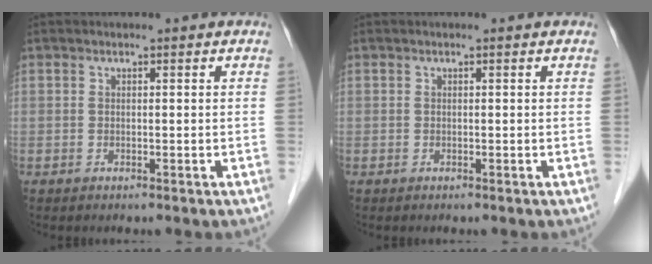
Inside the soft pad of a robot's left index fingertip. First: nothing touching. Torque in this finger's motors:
{"motor_torque": [0.10, 0.02, 0.00, -0.01]}